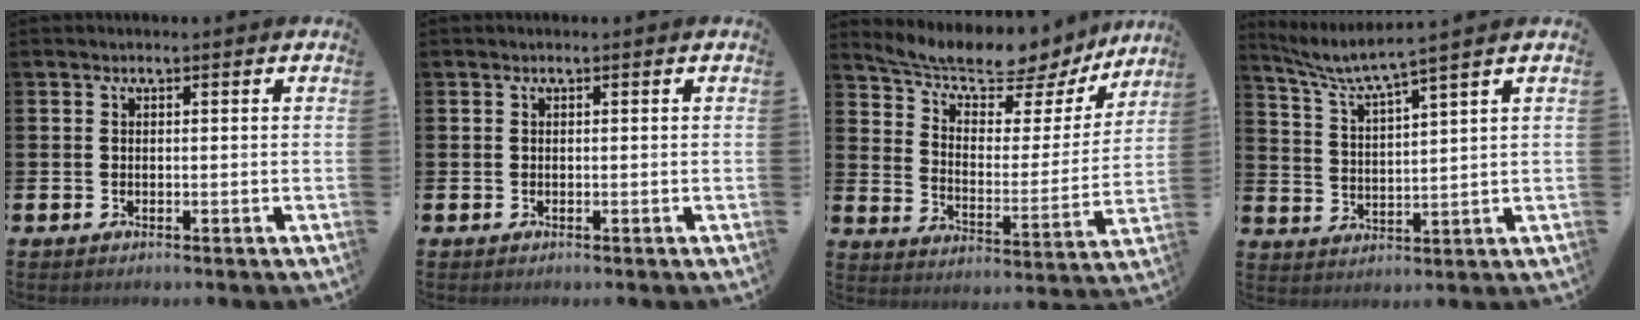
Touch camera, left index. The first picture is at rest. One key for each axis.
{"total": 0.0}
{"total": 8.7, "fx": 8.0, "fy": 1.9, "fz": 2.9, "tx": -0.086, "ty": -0.061, "tz": 0.130}
{"total": 4.8, "fx": 4.3, "fy": -0.5, "fz": 2.0, "tx": -0.062, "ty": -0.028, "tz": 0.070}